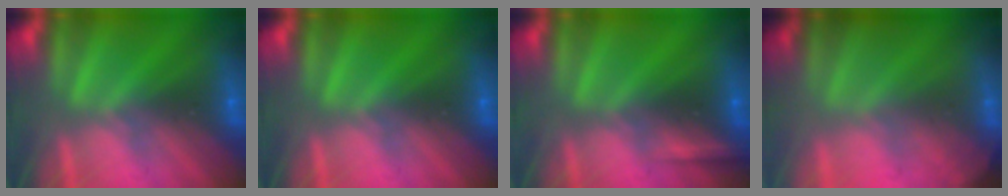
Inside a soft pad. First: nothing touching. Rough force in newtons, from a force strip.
{"total": 0.0}
{"total": 2.2}
{"total": 1.9}